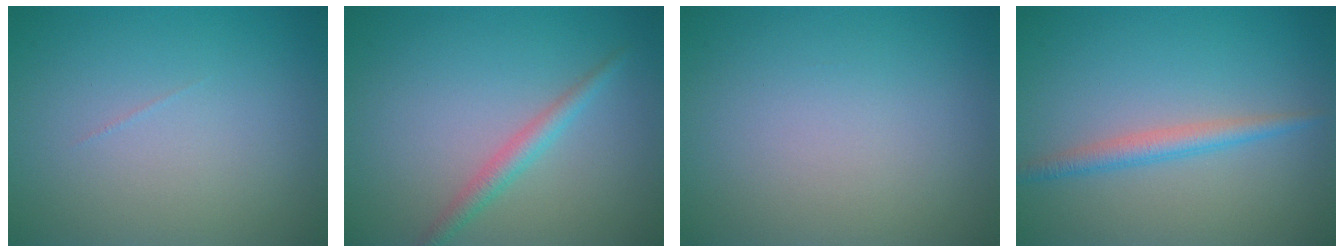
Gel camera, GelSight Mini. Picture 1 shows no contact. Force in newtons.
{"total": 2.0, "press": 2.0, "slide": 0.1}
{"total": 0.0}
{"total": 2.1, "press": 2.1, "slide": 0.0}